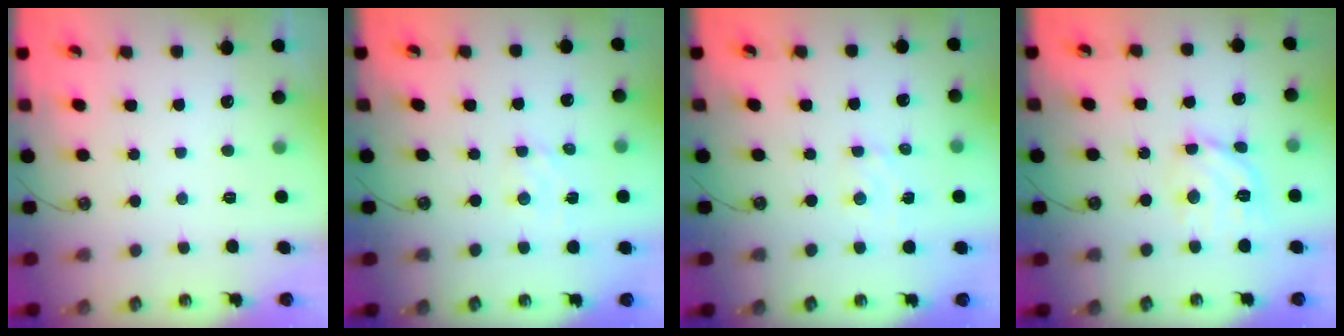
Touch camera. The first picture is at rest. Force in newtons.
{"total": 2.5, "press": 2.4, "slide": 0.4}
{"total": 3.2, "press": 3.2, "slide": 0.5}
{"total": 12.1, "press": 12.0, "slide": 0.9}